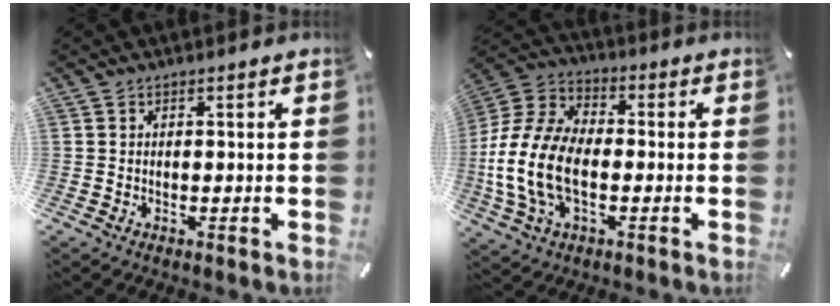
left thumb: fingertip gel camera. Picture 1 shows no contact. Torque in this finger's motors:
{"motor_torque": [0.74, 1.07, 2.35, 0.42, 0.87]}